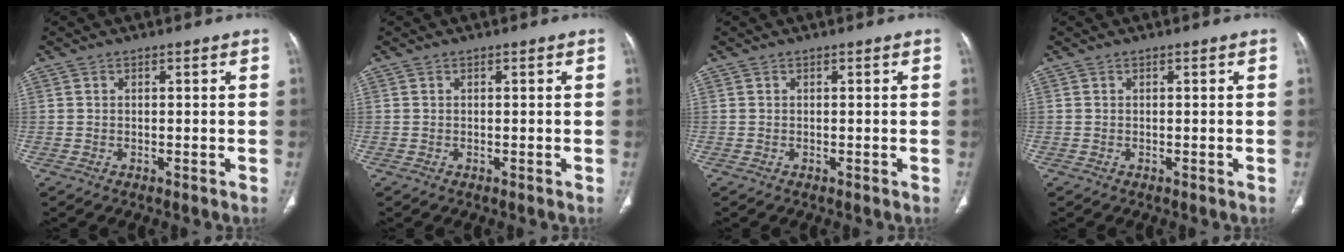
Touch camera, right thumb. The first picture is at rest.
{"total": 0.0}
{"total": 0.0}
{"total": 0.0}